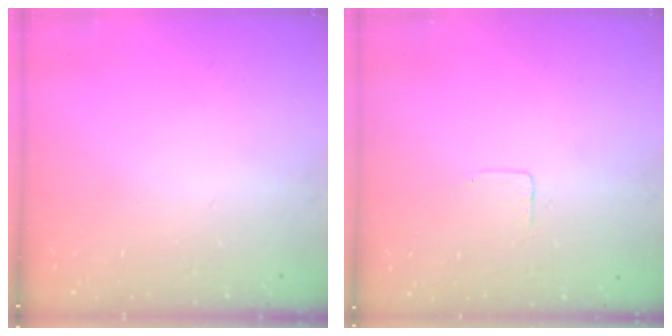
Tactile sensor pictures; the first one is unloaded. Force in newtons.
{"total": 2.5, "press": 2.5, "slide": 0.1}